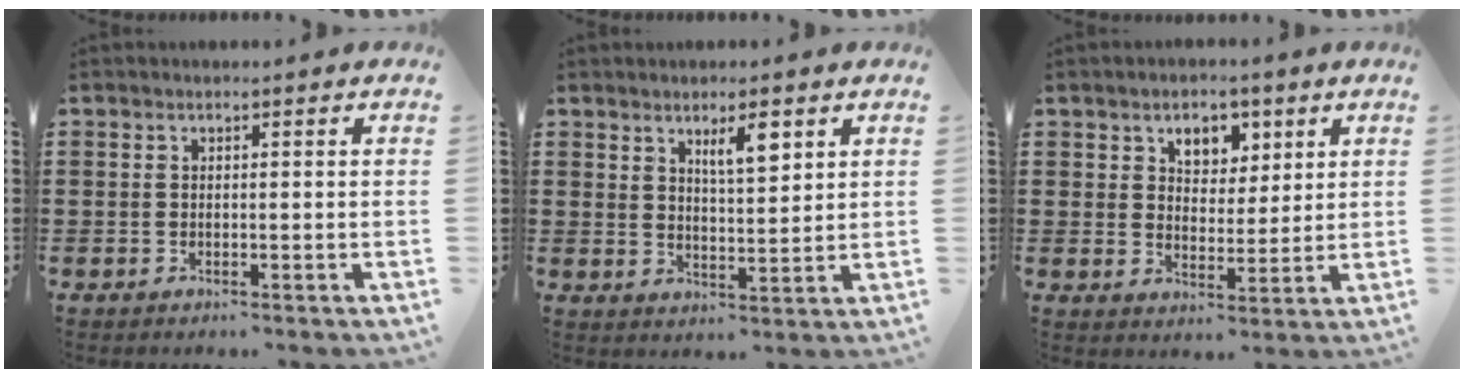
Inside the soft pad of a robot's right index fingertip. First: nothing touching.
{"total": 4.9, "force": [2.9, 1.5, 3.6], "torque": [-0.060, 0.000, 0.047]}
{"total": 5.0, "force": [2.8, 3.4, 2.3], "torque": [-0.044, 0.008, 0.046]}